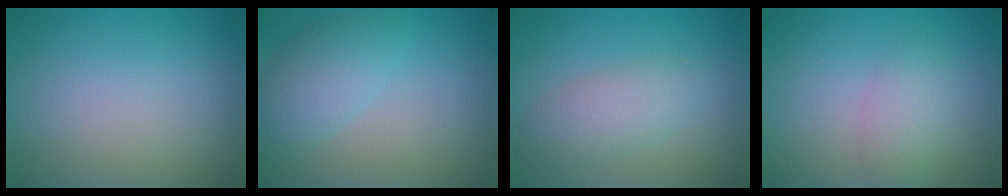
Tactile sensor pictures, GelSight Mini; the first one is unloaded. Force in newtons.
{"total": 3.9, "press": 3.9, "slide": 0.2}
{"total": 3.3, "press": 3.3, "slide": 0.2}
{"total": 2.3, "press": 2.3, "slide": 0.0}